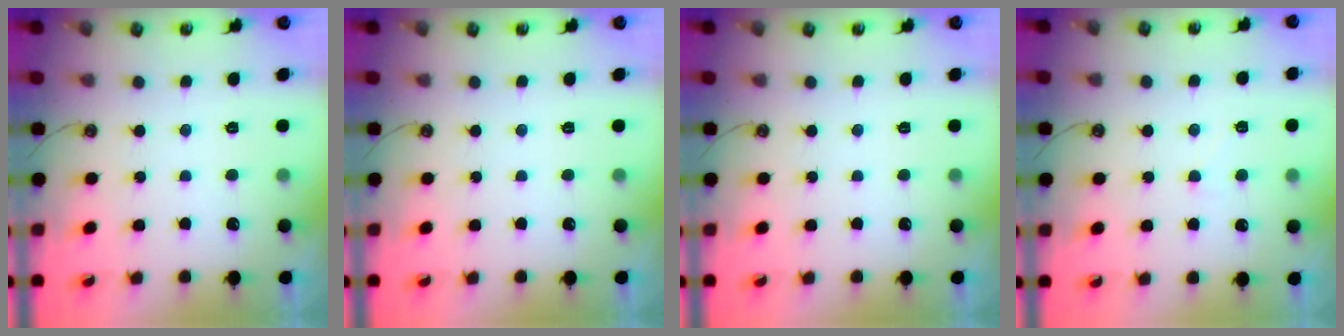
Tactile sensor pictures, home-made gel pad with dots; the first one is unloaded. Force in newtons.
{"total": 0.0}
{"total": 0.0}
{"total": 3.8, "press": 3.7, "slide": 0.8}